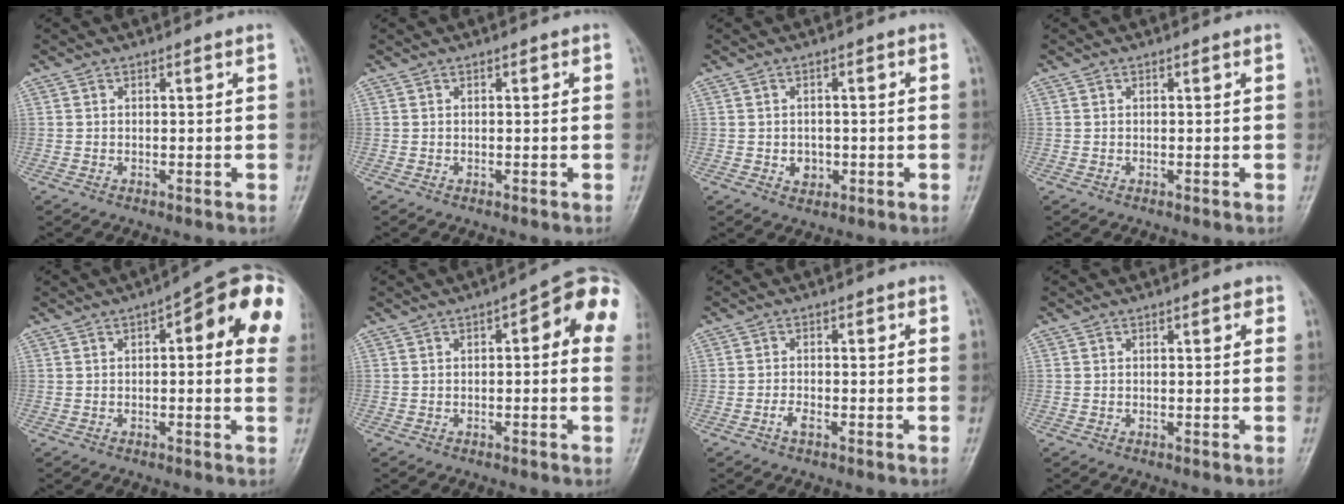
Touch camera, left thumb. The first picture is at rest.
{"total": 0.0}
{"total": 2.9, "force": [-0.9, 2.5, 1.1], "torque": [0.000, 0.003, -0.008]}
{"total": 0.0}
{"total": 14.2, "force": [4.0, 4.8, 12.7], "torque": [-0.129, 0.014, 0.036]}
{"total": 9.1, "force": [2.0, 3.3, 8.2], "torque": [-0.078, 0.026, 0.014]}
{"total": 1.9, "force": [-1.1, 0.9, 1.2], "torque": [-0.020, 0.008, -0.022]}
{"total": 1.2, "force": [0.6, 0.5, 1.0], "torque": [-0.011, 0.002, 0.004]}